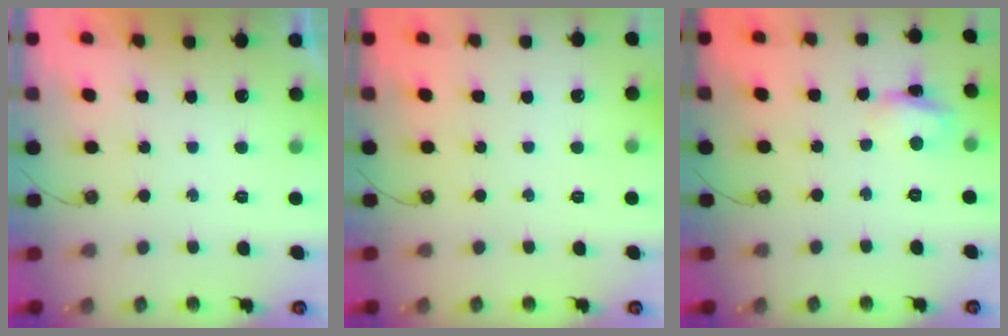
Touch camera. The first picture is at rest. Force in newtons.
{"total": 0.0}
{"total": 6.4, "press": 6.4, "slide": 0.5}